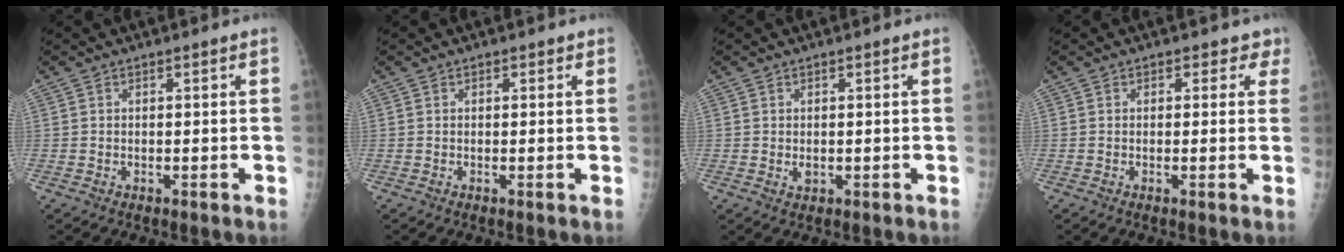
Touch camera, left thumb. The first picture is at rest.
{"total": 1.0, "force": [0.5, 0.8, 0.3], "torque": [0.012, 0.000, 0.002]}
{"total": 1.6, "force": [0.0, 1.2, 1.0], "torque": [-0.012, -0.002, 0.002]}
{"total": 2.6, "force": [1.4, 2.1, 0.5], "torque": [0.032, -0.002, 0.005]}